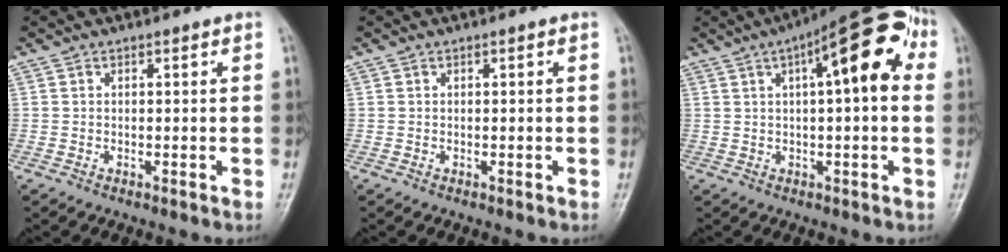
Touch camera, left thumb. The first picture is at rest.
{"total": 0.0}
{"total": 15.5, "force": [4.3, 5.0, 14.1], "torque": [-0.177, 0.033, 0.051]}